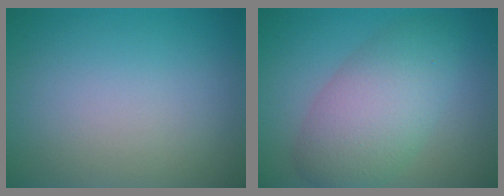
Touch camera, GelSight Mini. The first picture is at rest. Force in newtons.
{"total": 6.6, "press": 6.6, "slide": 0.3}